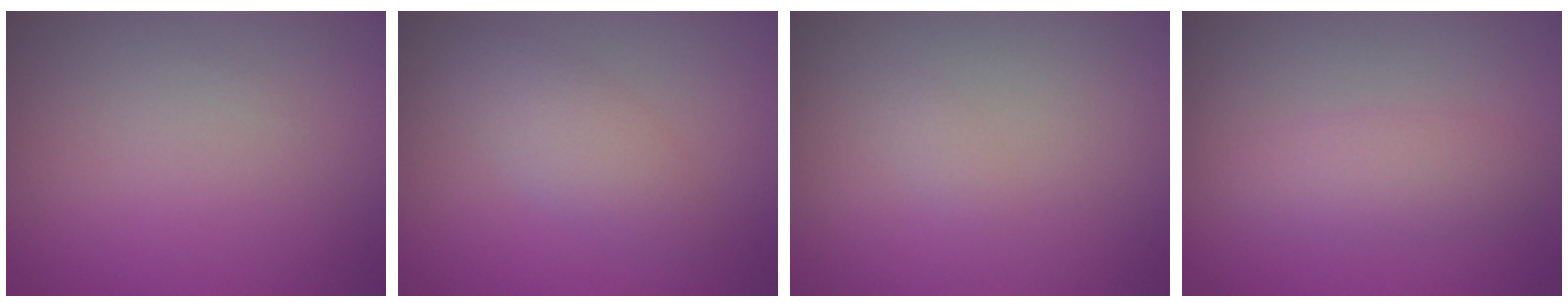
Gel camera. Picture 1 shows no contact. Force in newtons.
{"total": 2.7, "press": 2.7, "slide": 0.2}
{"total": 0.5, "press": 0.5, "slide": 0.1}
{"total": 2.4, "press": 2.4, "slide": 0.0}